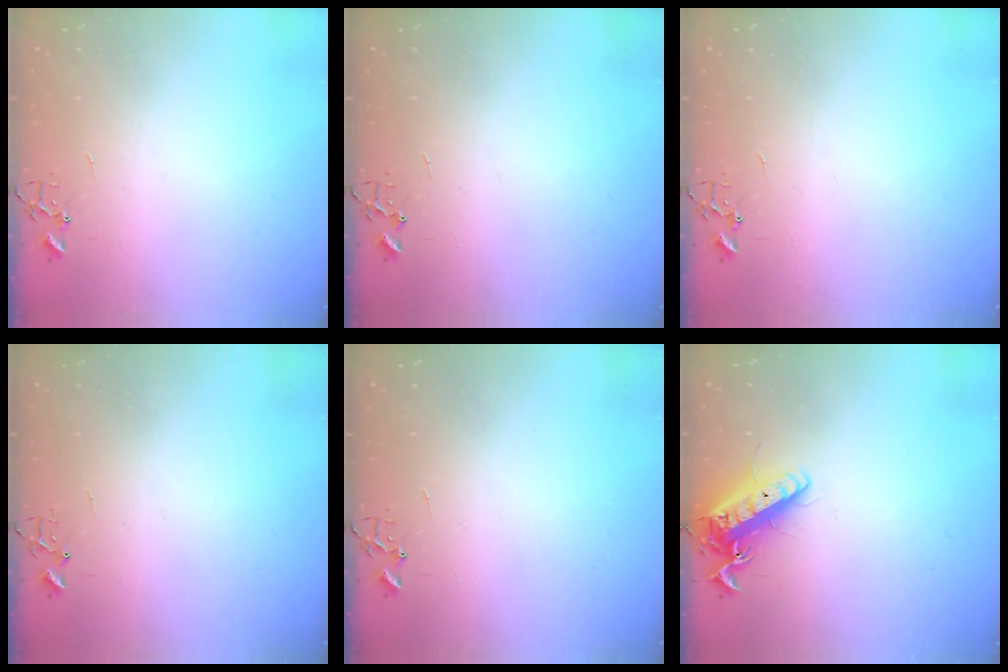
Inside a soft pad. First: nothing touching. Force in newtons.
{"total": 0.0}
{"total": 0.0}
{"total": 6.4, "press": 6.4, "slide": 0.6}
{"total": 0.0}
{"total": 15.4, "press": 15.1, "slide": 2.8}